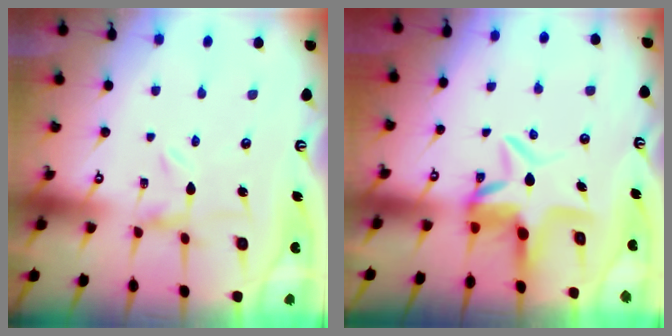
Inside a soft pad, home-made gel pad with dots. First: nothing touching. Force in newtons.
{"total": 6.8, "press": 6.8, "slide": 0.8}